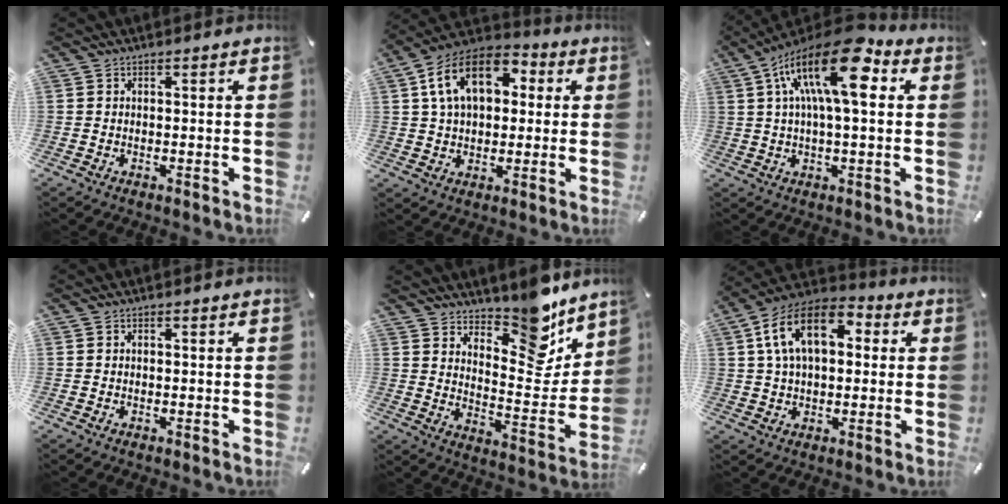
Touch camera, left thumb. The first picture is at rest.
{"total": 14.8, "force": [4.8, 9.8, 9.9], "torque": [-0.183, 0.008, 0.086]}
{"total": 19.4, "force": [6.1, 7.1, 17.0], "torque": [-0.306, -0.022, 0.095]}
{"total": 0.0}
{"total": 14.4, "force": [12.4, 5.5, 4.9], "torque": [-0.037, -0.130, 0.214]}
{"total": 15.1, "force": [4.4, 9.1, 11.2], "torque": [-0.221, 0.007, 0.074]}